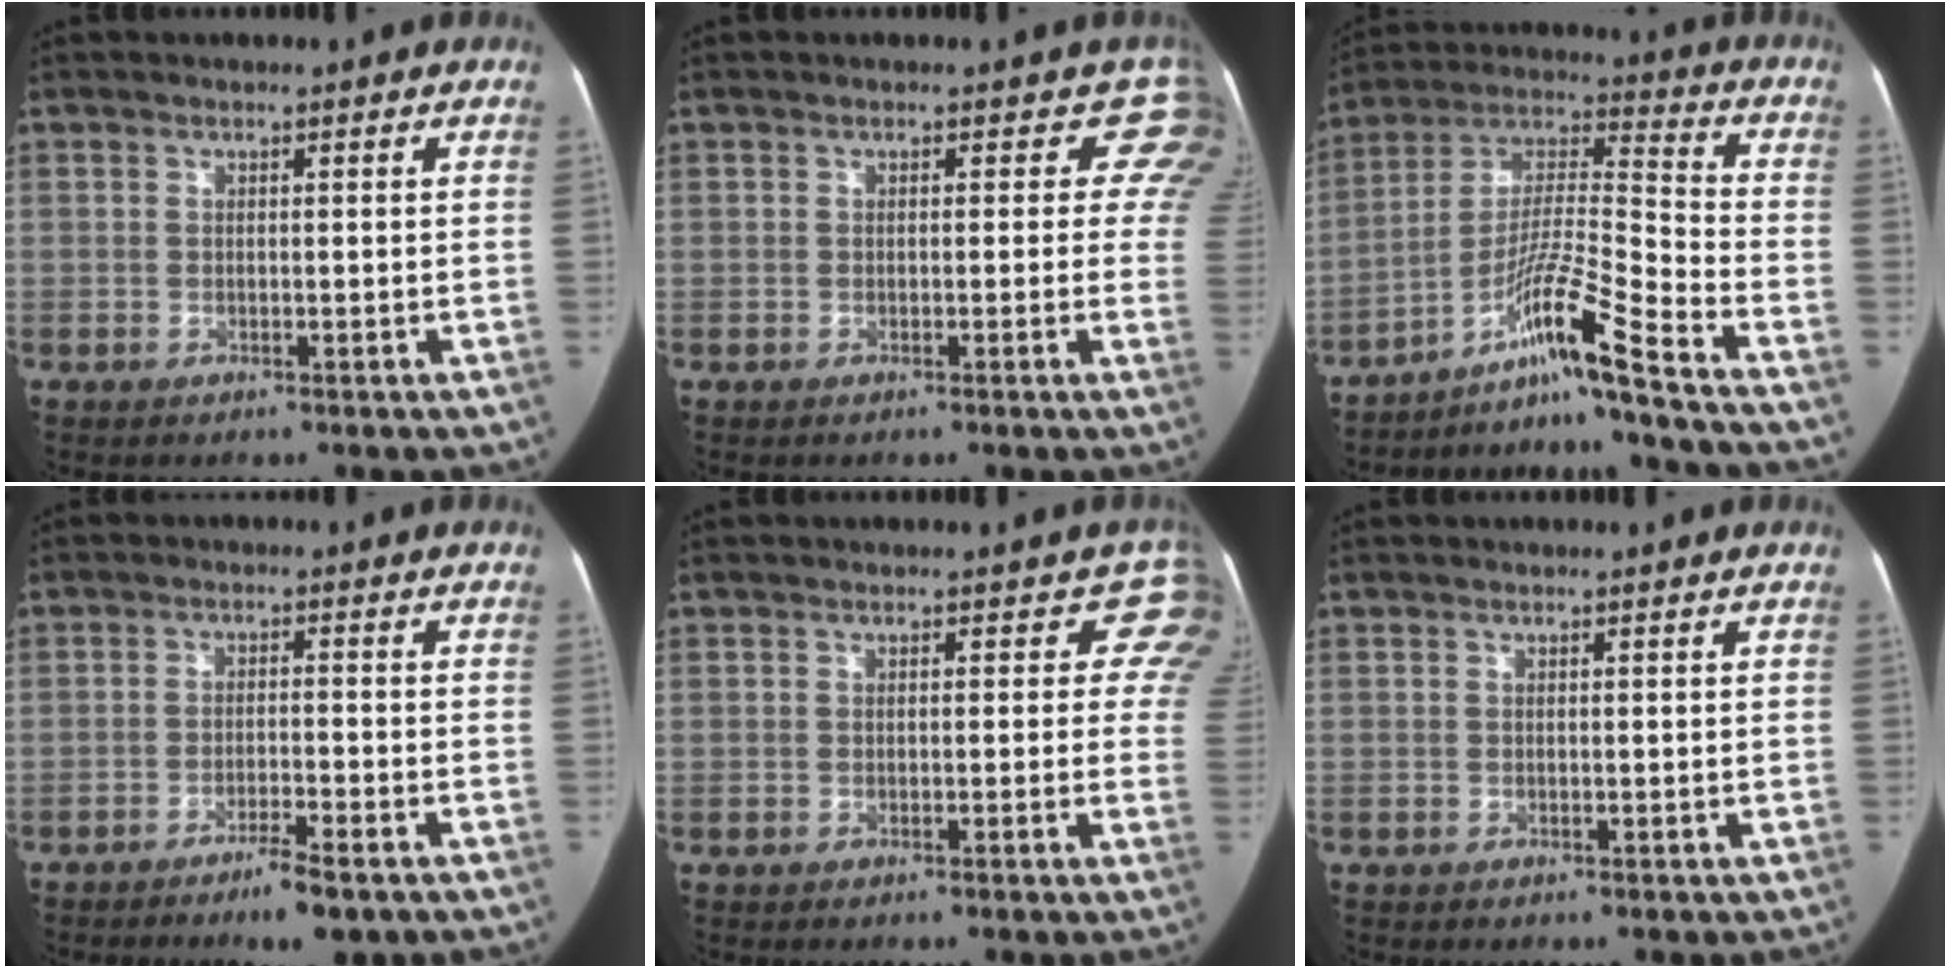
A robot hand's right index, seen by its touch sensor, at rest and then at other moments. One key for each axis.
{"total": 4.8, "fx": 3.2, "fy": 3.4, "fz": 1.4, "tx": 0.016, "ty": -0.003, "tz": 0.004}
{"total": 14.1, "fx": -10.4, "fy": -2.6, "fz": 9.1, "tx": -0.174, "ty": 0.007, "tz": -0.180}
{"total": 5.2, "fx": -3.7, "fy": 0.4, "fz": 3.6, "tx": -0.062, "ty": -0.008, "tz": -0.059}
{"total": 4.1, "fx": 2.3, "fy": 3.0, "fz": 1.6, "tx": 0.012, "ty": -0.002, "tz": -0.002}
{"total": 0.0}